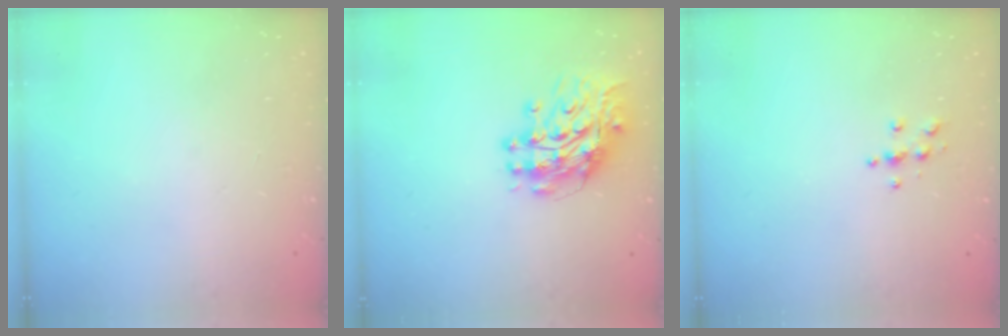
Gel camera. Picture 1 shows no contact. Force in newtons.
{"total": 11.7, "press": 11.6, "slide": 1.2}
{"total": 4.0, "press": 3.9, "slide": 0.4}